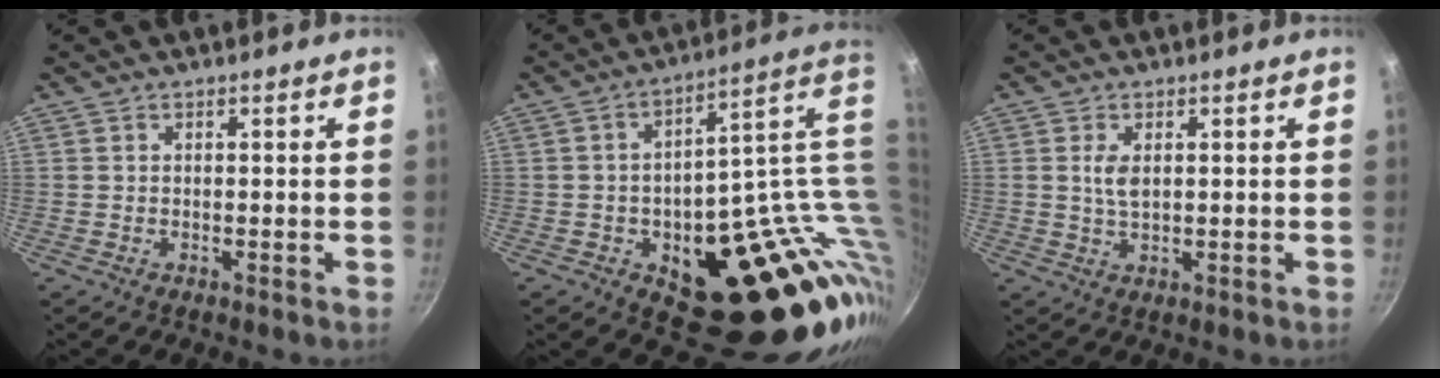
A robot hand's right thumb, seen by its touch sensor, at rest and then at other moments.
{"total": 26.4, "force": [6.3, 15.5, 20.4], "torque": [-0.183, -0.003, 0.123]}
{"total": 3.3, "force": [0.7, 1.7, 2.7], "torque": [-0.050, -0.005, 0.016]}